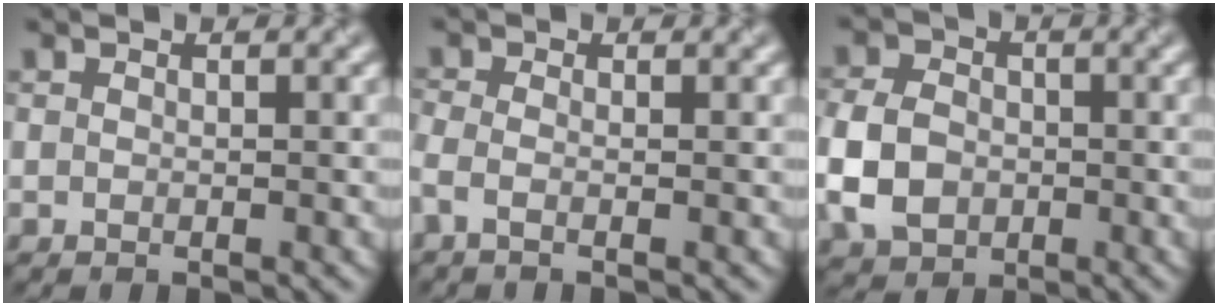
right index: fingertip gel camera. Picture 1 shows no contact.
{"total": 1.6, "force": [-0.9, 0.5, 1.3], "torque": [-0.040, -0.009, -0.025]}
{"total": 5.3, "force": [-1.5, 4.1, 3.0], "torque": [-0.073, -0.002, -0.039]}